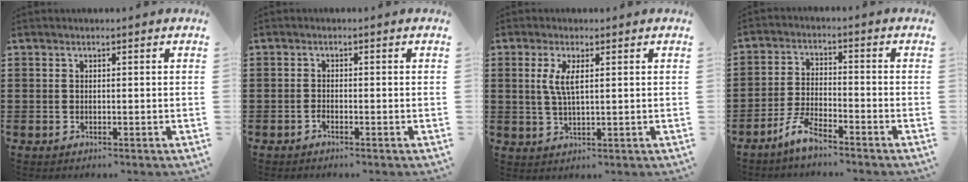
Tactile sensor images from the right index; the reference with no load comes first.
{"total": 0.9, "force": [-0.8, 0.1, 0.4], "torque": [-0.011, -0.004, -0.015]}
{"total": 3.9, "force": [1.0, 1.0, 3.7], "torque": [-0.075, 0.004, 0.016]}
{"total": 5.0, "force": [-4.2, 1.0, 2.5], "torque": [-0.062, 0.003, -0.085]}